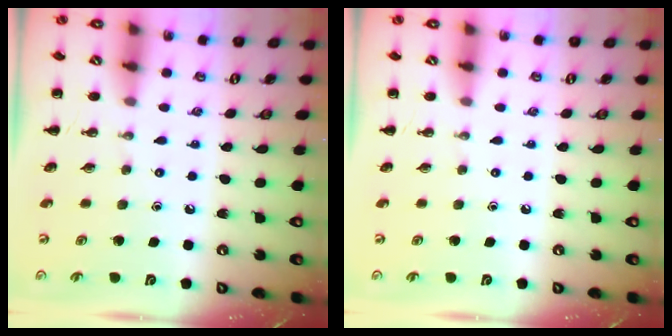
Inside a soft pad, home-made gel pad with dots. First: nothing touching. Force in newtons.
{"total": 0.0}